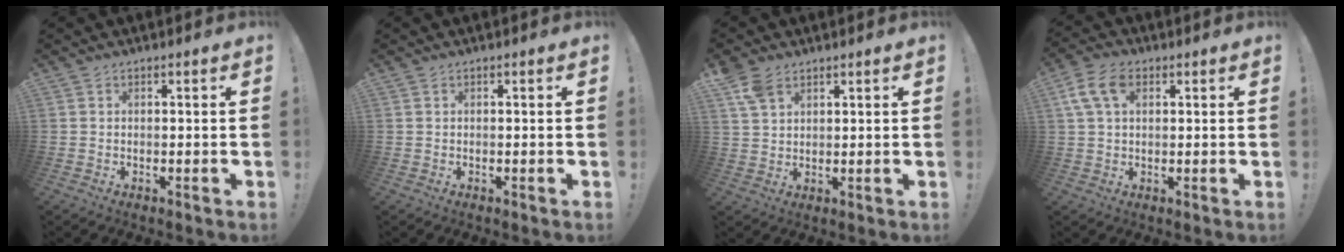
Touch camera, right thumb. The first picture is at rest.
{"total": 0.0}
{"total": 6.4, "force": [3.9, 3.8, 3.3], "torque": [-0.056, -0.013, 0.076]}
{"total": 8.9, "force": [3.0, 5.7, 6.2], "torque": [-0.131, 0.007, 0.059]}